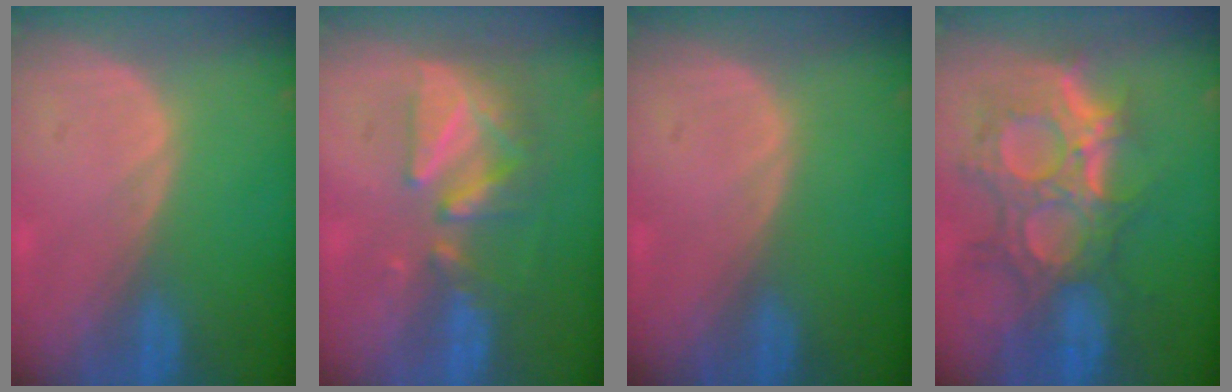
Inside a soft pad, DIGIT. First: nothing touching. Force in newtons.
{"total": 8.6, "press": 7.7, "slide": 4.0}
{"total": 0.0}
{"total": 12.0, "press": 10.8, "slide": 5.3}